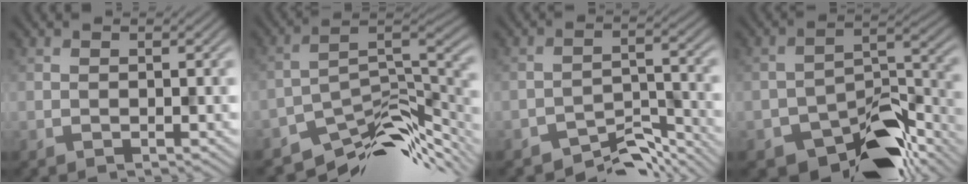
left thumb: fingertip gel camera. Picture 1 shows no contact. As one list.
[{"total": 11.6, "force": [-8.2, 4.8, 6.8], "torque": [-0.114, -0.011, -0.138]}, {"total": 5.9, "force": [-5.2, 1.8, 2.1], "torque": [-0.029, -0.001, -0.089]}, {"total": 12.5, "force": [-8.8, 5.9, 6.7], "torque": [-0.097, -0.019, -0.145]}]